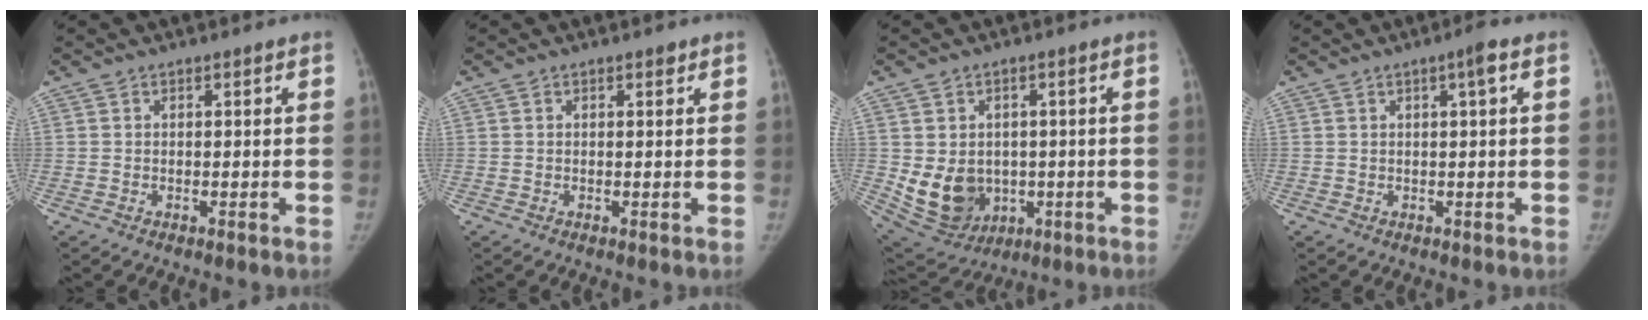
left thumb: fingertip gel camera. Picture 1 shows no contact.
{"total": 0.6, "force": [0.4, 0.3, 0.4], "torque": [-0.001, -0.002, 0.006]}
{"total": 11.6, "force": [-1.3, 9.5, 6.5], "torque": [-0.086, -0.003, 0.008]}
{"total": 2.3, "force": [0.7, 0.0, 2.2], "torque": [-0.037, 0.005, 0.012]}